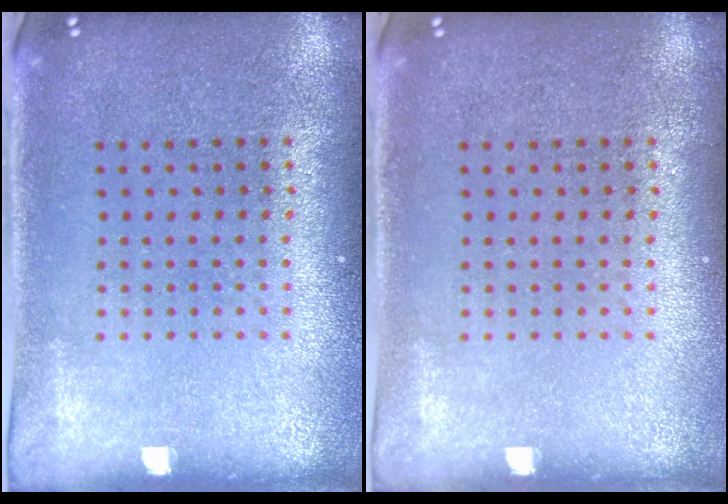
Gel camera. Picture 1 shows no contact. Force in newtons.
{"total": 0.0}